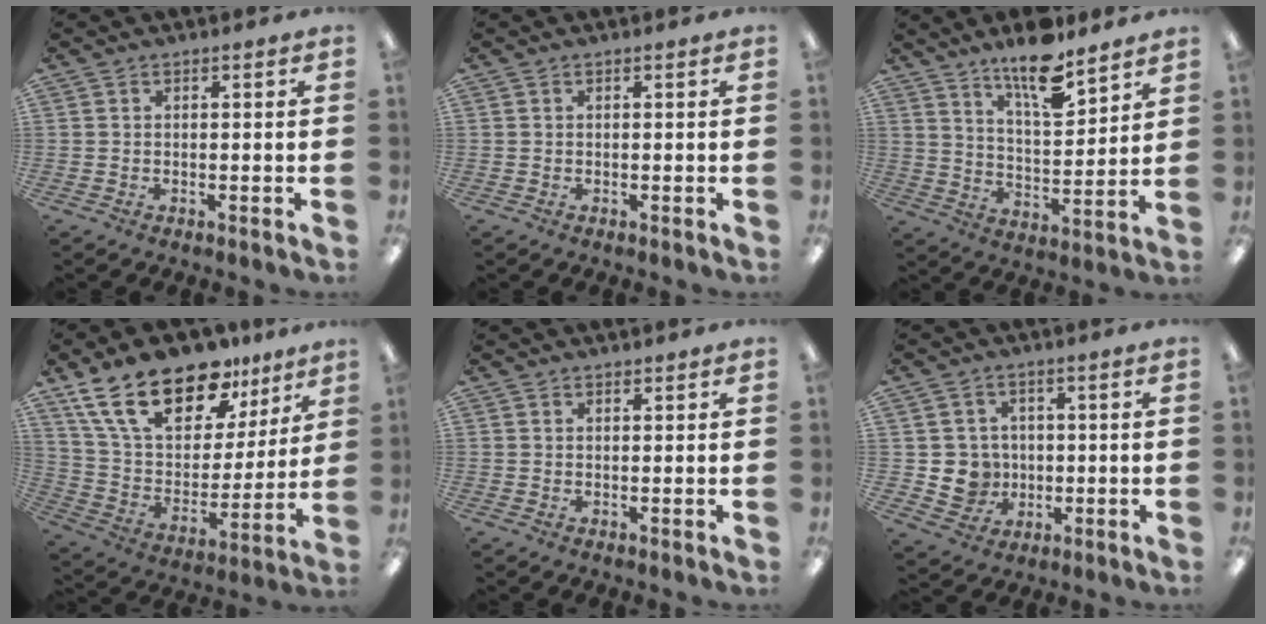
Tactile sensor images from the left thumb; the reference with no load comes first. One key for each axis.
{"total": 0.0}
{"total": 13.2, "fx": 10.4, "fy": 3.9, "fz": 7.1, "tx": -0.110, "ty": -0.068, "tz": 0.178}
{"total": 22.4, "fx": 15.3, "fy": 11.1, "fz": 12.1, "tx": -0.223, "ty": -0.085, "tz": 0.277}
{"total": 0.7, "fx": 0.6, "fy": 0.4, "fz": 0.1, "tx": 0.007, "ty": -0.004, "tz": 0.010}
{"total": 6.8, "fx": -0.4, "fy": 6.7, "fz": 1.1, "tx": -0.026, "ty": 0.008, "tz": 0.002}